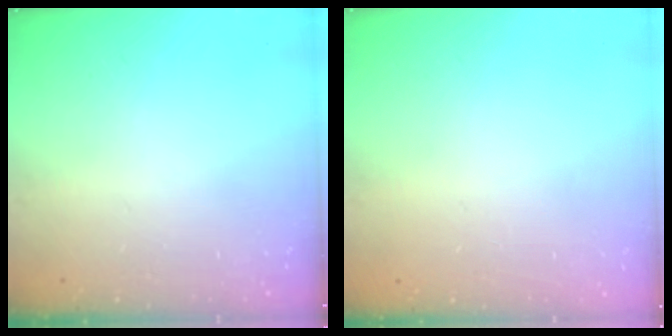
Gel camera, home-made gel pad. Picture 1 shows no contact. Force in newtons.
{"total": 0.0}